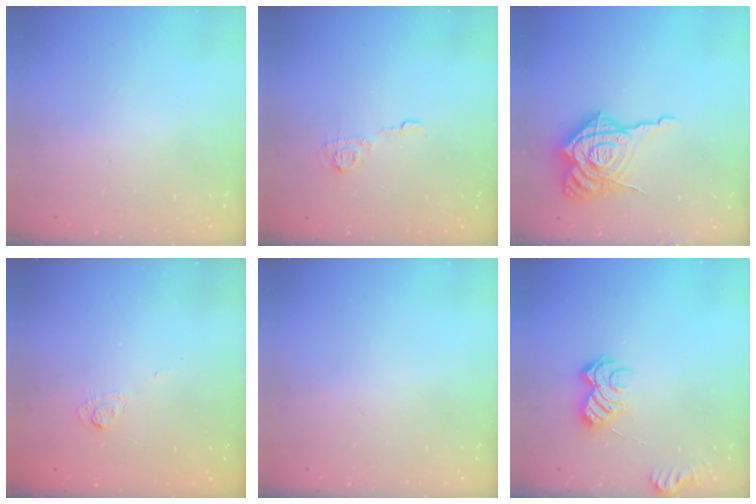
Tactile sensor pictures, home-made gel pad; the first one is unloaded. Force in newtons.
{"total": 5.9, "press": 5.9, "slide": 0.1}
{"total": 19.7, "press": 19.6, "slide": 2.2}
{"total": 2.9, "press": 2.4, "slide": 1.6}
{"total": 0.0}
{"total": 7.8, "press": 7.7, "slide": 0.9}